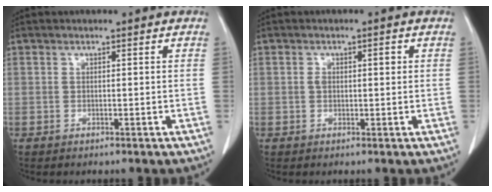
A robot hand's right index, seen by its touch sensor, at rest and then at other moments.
{"total": 2.1, "force": [0.3, 1.1, 1.8], "torque": [-0.035, 0.012, 0.006]}